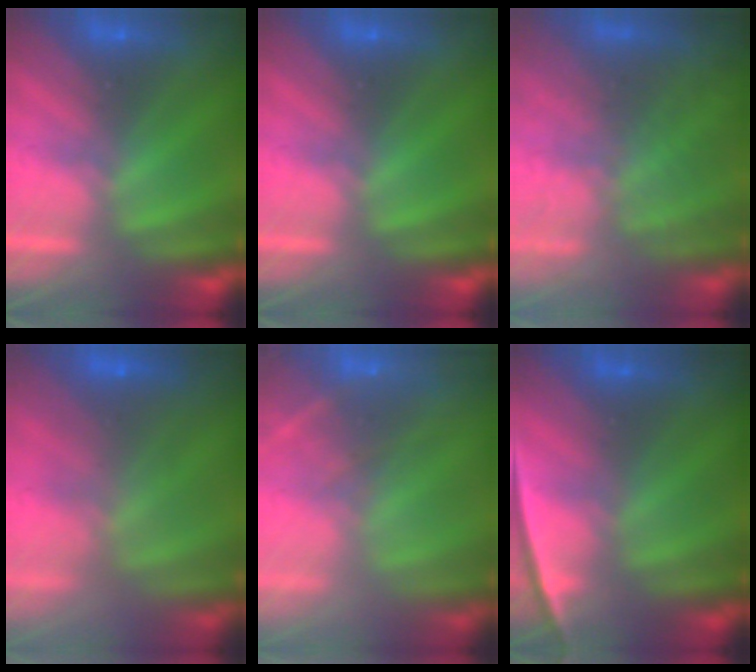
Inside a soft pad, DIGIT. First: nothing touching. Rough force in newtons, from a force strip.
{"total": 0.0}
{"total": 10.5}
{"total": 5.5}
{"total": 5.8}
{"total": 2.4}